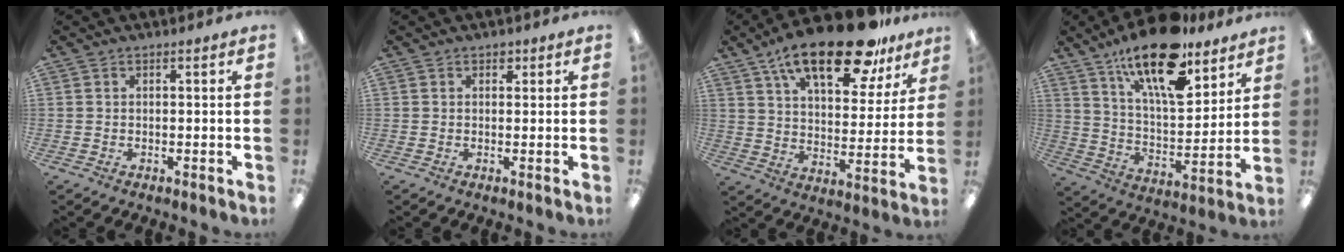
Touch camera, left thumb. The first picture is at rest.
{"total": 1.3, "force": [0.8, 0.9, 0.4], "torque": [-0.001, 0.000, 0.012]}
{"total": 22.2, "force": [14.9, 8.4, 14.1], "torque": [-0.224, -0.078, 0.250]}
{"total": 20.1, "force": [14.0, 7.4, 12.4], "torque": [-0.206, -0.078, 0.236]}